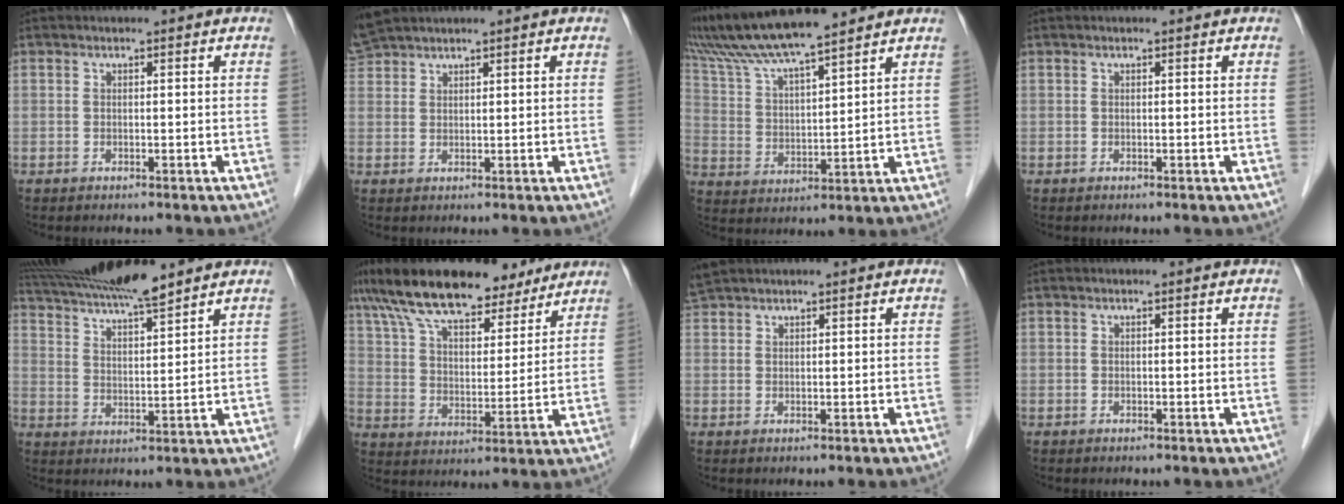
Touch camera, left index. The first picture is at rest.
{"total": 3.2, "force": [3.1, 0.2, 0.8], "torque": [-0.025, 0.024, 0.068]}
{"total": 14.1, "force": [12.3, 0.4, 6.9], "torque": [-0.135, 0.026, 0.226]}
{"total": 0.0}
{"total": 13.1, "force": [11.5, 0.2, 6.2], "torque": [-0.116, 0.017, 0.199]}
{"total": 21.1, "force": [16.6, 7.2, 11.0], "torque": [-0.205, 0.054, 0.270]}
{"total": 2.0, "force": [2.0, 0.1, 0.5], "torque": [-0.020, 0.022, 0.045]}
{"total": 0.0}